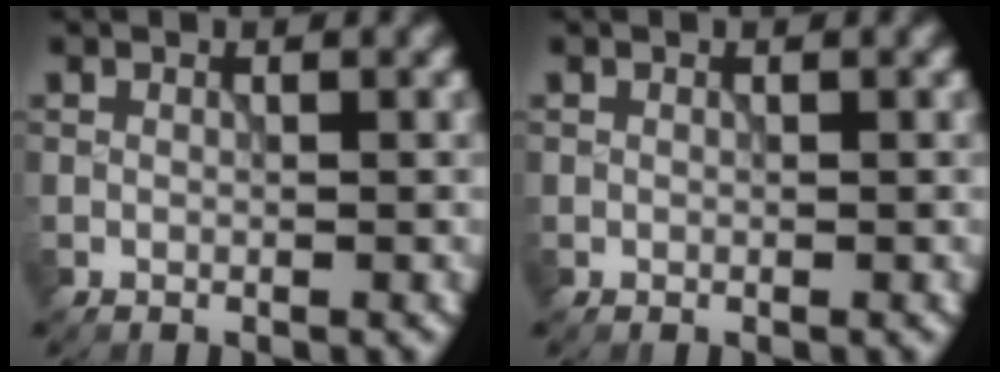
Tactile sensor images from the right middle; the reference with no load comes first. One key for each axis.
{"total": 0.0}